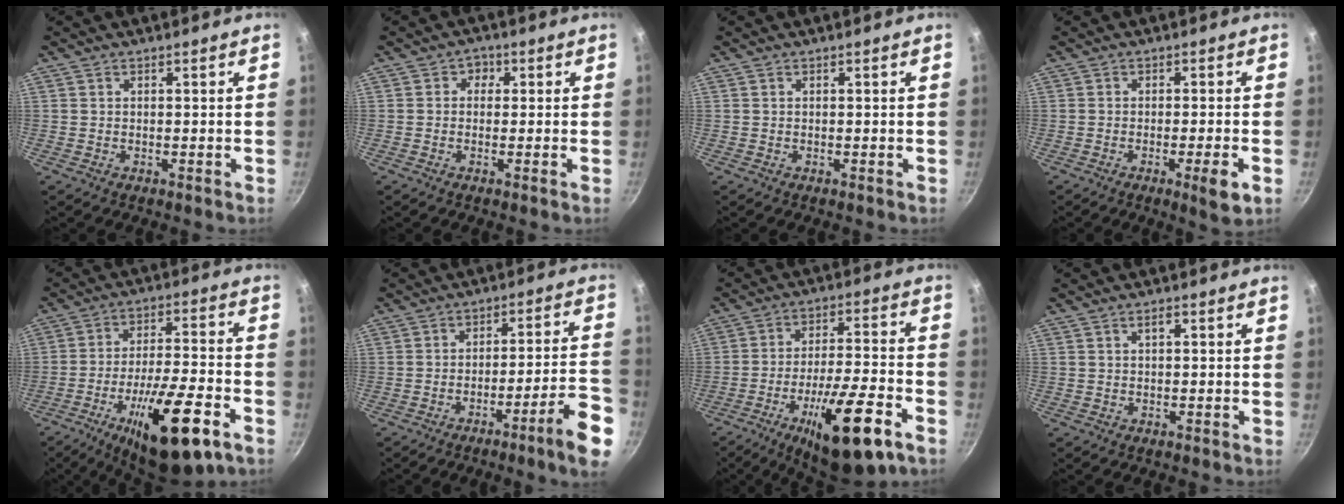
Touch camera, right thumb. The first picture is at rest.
{"total": 2.1, "force": [0.1, 1.8, 0.9], "torque": [-0.007, 0.006, -0.009]}
{"total": 0.0}
{"total": 5.0, "force": [-2.0, 0.5, 4.6], "torque": [-0.071, 0.005, -0.027]}
{"total": 19.9, "force": [-9.6, 5.9, 16.4], "torque": [-0.248, 0.035, -0.147]}
{"total": 11.5, "force": [-6.4, 0.6, 9.5], "torque": [-0.127, 0.050, -0.089]}
{"total": 18.9, "force": [-9.4, 5.0, 15.6], "torque": [-0.237, 0.036, -0.142]}
{"total": 1.1, "force": [0.4, 0.4, 0.9], "torque": [-0.017, 0.006, 0.007]}